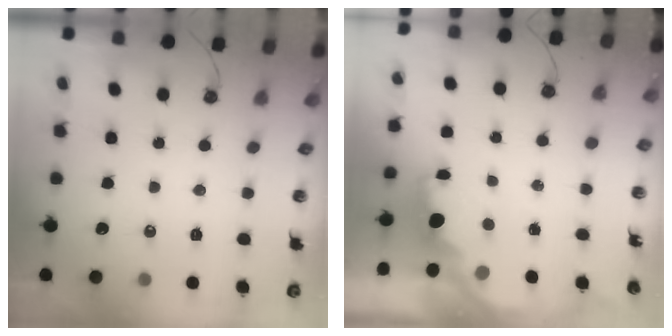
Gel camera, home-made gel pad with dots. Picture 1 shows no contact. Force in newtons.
{"total": 1.9, "press": 1.9, "slide": 0.5}